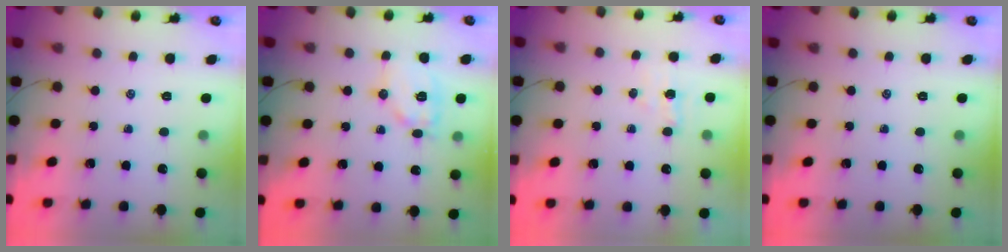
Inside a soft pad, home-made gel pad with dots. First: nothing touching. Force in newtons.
{"total": 10.5, "press": 10.5, "slide": 0.3}
{"total": 3.5, "press": 3.4, "slide": 0.8}
{"total": 0.0}